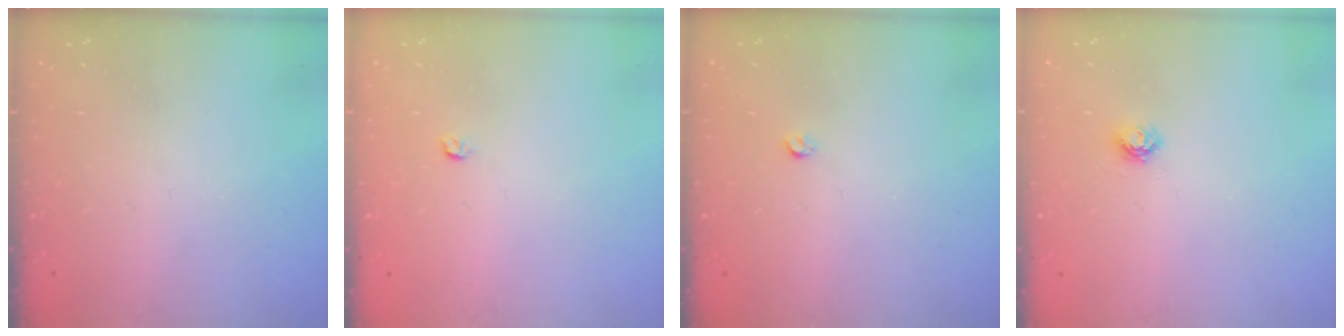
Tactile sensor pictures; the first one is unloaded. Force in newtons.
{"total": 3.0, "press": 2.9, "slide": 0.4}
{"total": 2.8, "press": 2.8, "slide": 0.5}
{"total": 4.0, "press": 4.0, "slide": 0.5}